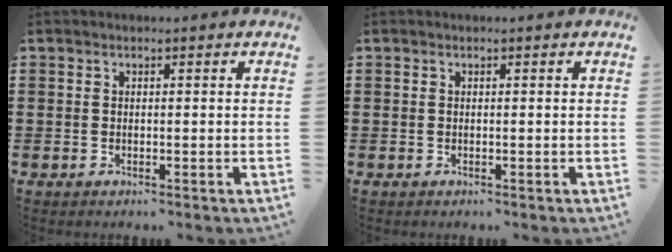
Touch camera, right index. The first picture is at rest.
{"total": 0.0}